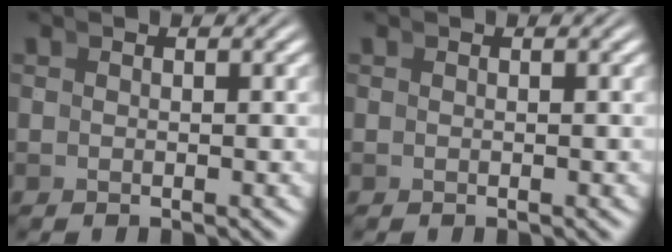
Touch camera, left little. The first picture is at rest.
{"total": 0.0}